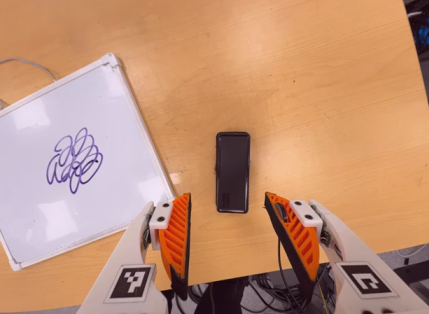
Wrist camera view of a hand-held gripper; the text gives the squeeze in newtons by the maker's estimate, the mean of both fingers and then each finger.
{"total": 0.0}